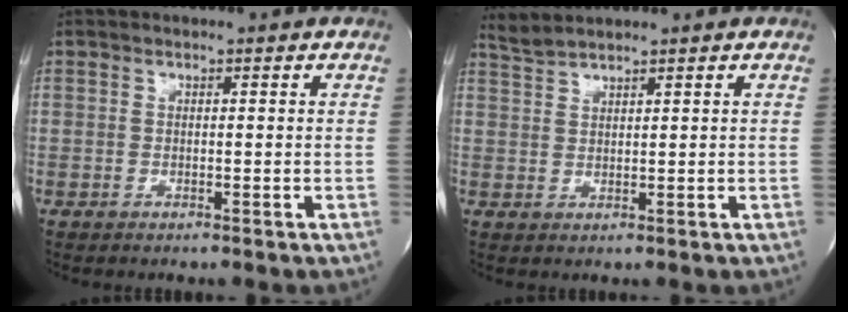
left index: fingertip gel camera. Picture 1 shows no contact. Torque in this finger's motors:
{"motor_torque": [0.04, -0.07, 0.02, 0.00]}